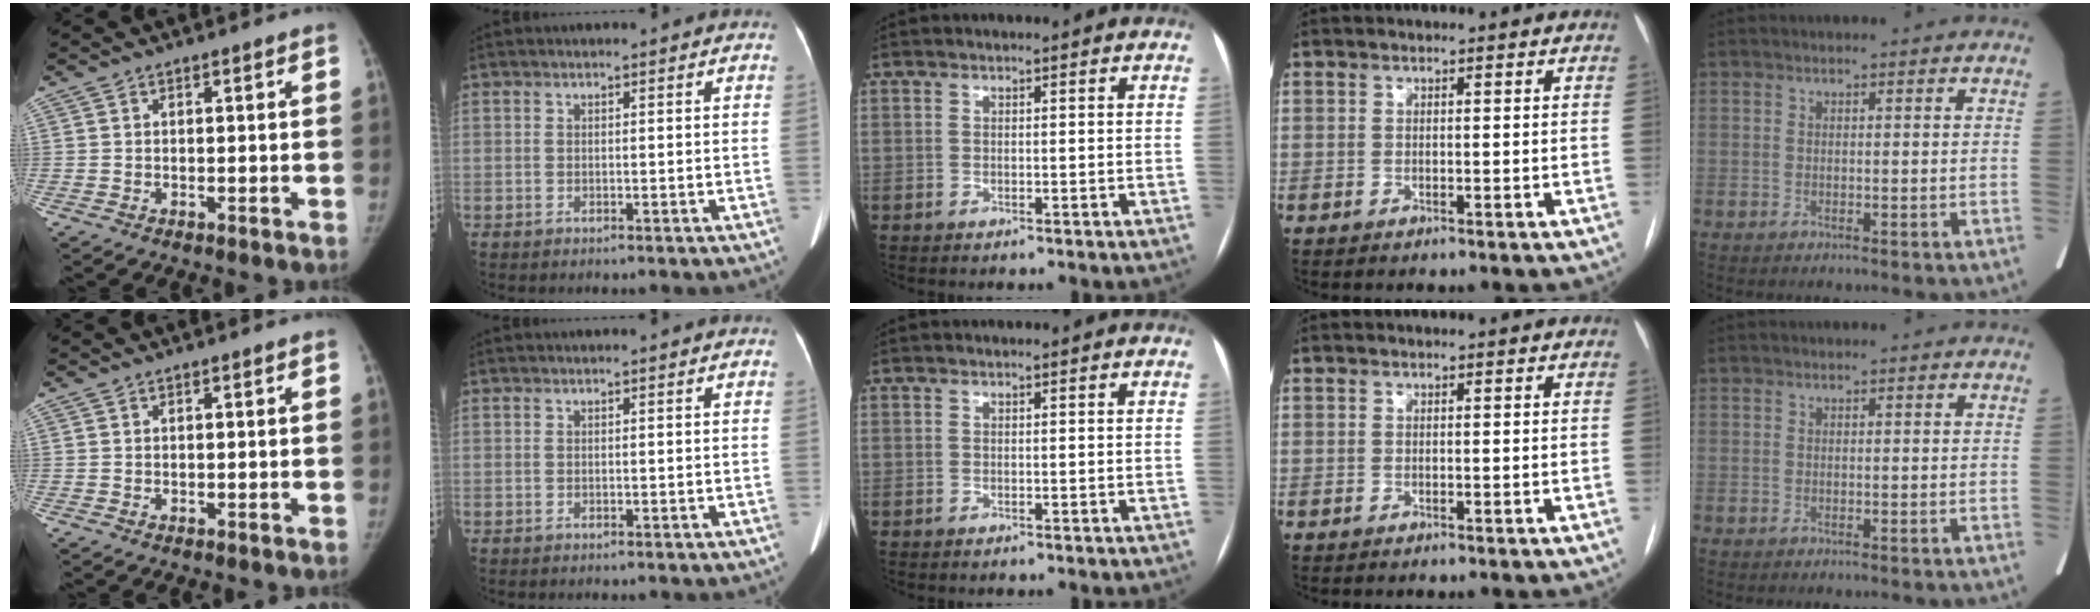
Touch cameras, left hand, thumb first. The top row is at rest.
{}